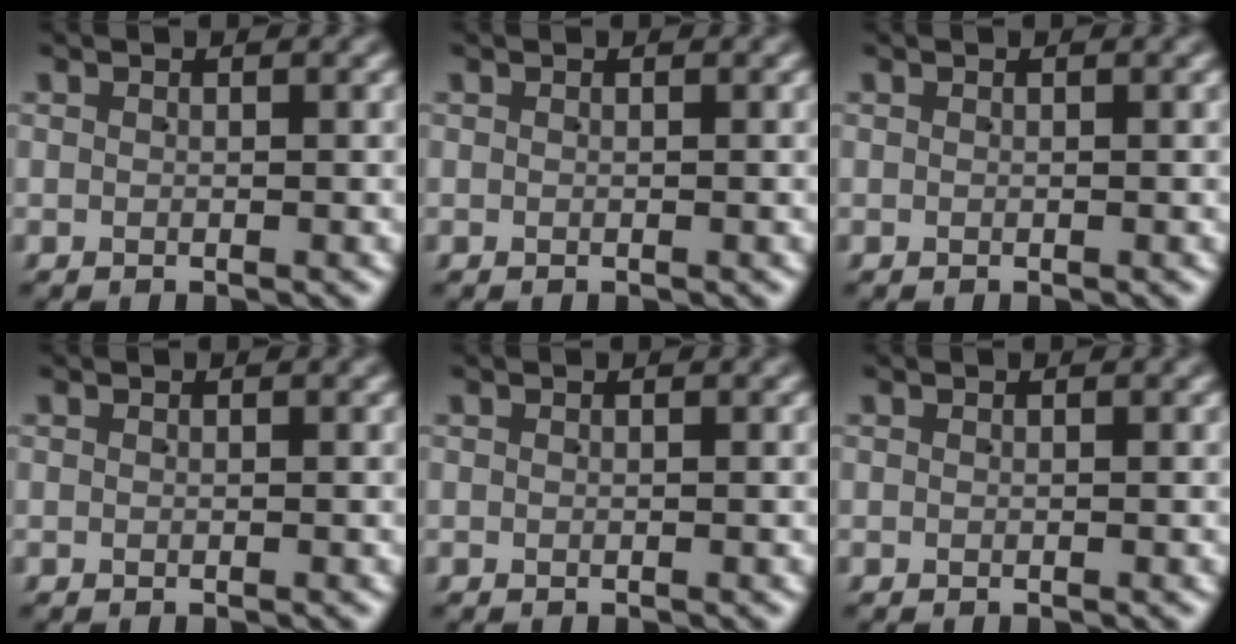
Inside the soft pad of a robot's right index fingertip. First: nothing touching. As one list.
[{"total": 0.0}, {"total": 0.0}, {"total": 0.0}, {"total": 0.0}, {"total": 0.0}]